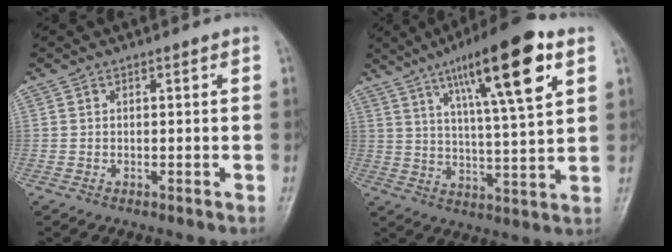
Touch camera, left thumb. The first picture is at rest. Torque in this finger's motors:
{"motor_torque": [1.46, 0.82, 1.77, -1.01, 0.54]}